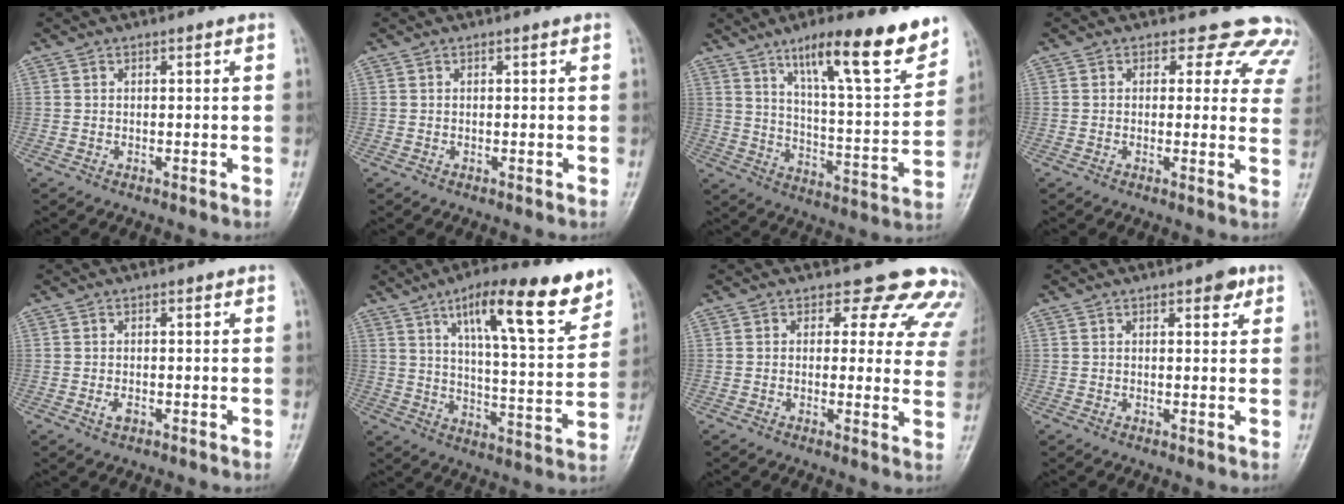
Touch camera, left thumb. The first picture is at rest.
{"total": 0.0}
{"total": 18.5, "force": [12.1, 3.7, 13.6], "torque": [-0.177, -0.064, 0.193]}
{"total": 9.7, "force": [8.3, 4.9, 1.2], "torque": [0.043, -0.035, 0.056]}
{"total": 1.6, "force": [-0.4, 0.9, 1.2], "torque": [-0.021, -0.003, -0.006]}
{"total": 18.4, "force": [11.0, 4.6, 14.0], "torque": [-0.181, -0.051, 0.173]}
{"total": 11.6, "force": [10.1, 5.4, 2.2], "torque": [0.033, -0.055, 0.082]}
{"total": 3.0, "force": [1.7, 1.3, 2.1], "torque": [-0.018, -0.005, 0.019]}